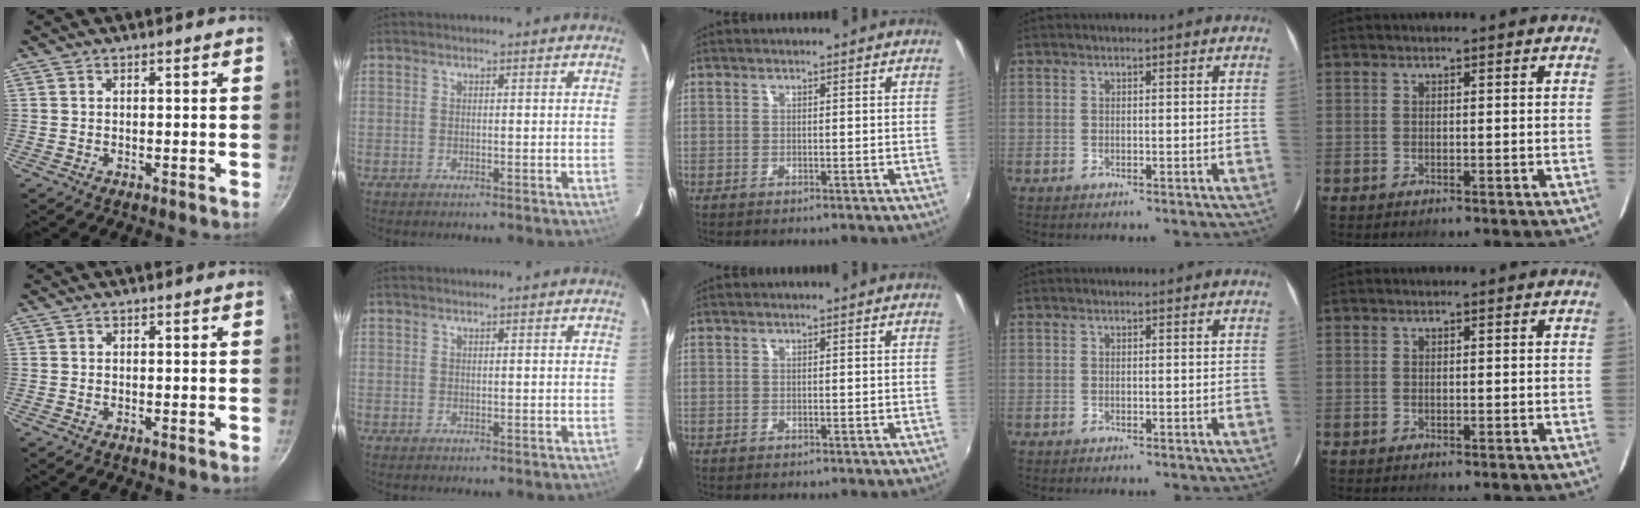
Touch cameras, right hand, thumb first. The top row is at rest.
{}